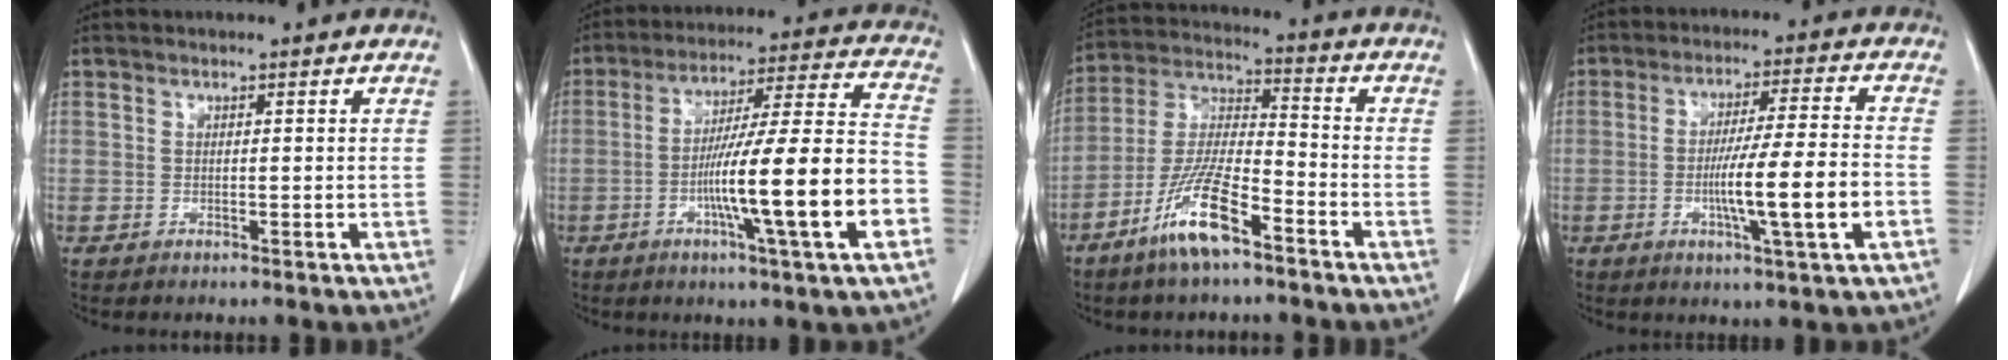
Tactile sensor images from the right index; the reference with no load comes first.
{"total": 18.8, "force": [-5.6, 0.0, 18.0], "torque": [-0.272, 0.005, -0.089]}
{"total": 11.2, "force": [-6.8, 2.0, 8.7], "torque": [-0.183, -0.012, -0.131]}
{"total": 11.5, "force": [-3.1, -0.3, 11.0], "torque": [-0.186, -0.005, -0.054]}